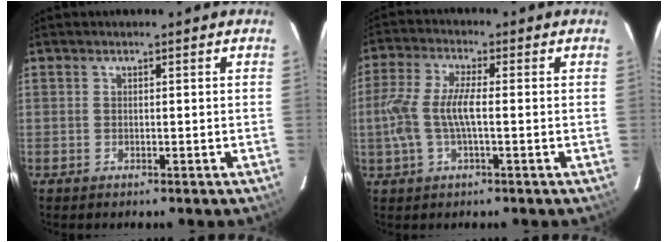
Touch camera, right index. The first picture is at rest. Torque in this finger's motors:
{"motor_torque": [0.23, 0.03, 0.17, 0.14]}